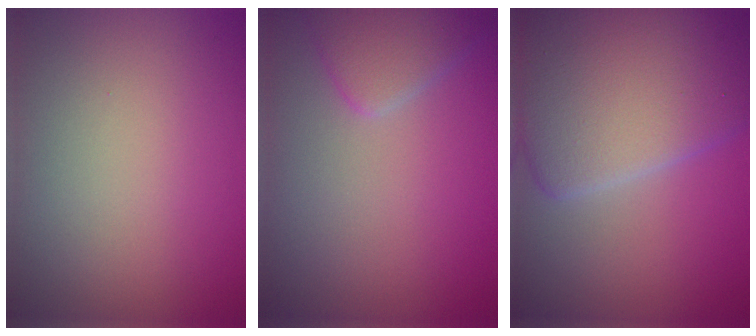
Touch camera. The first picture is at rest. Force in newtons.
{"total": 2.7, "press": 2.7, "slide": 0.2}
{"total": 10.1, "press": 10.1, "slide": 0.5}